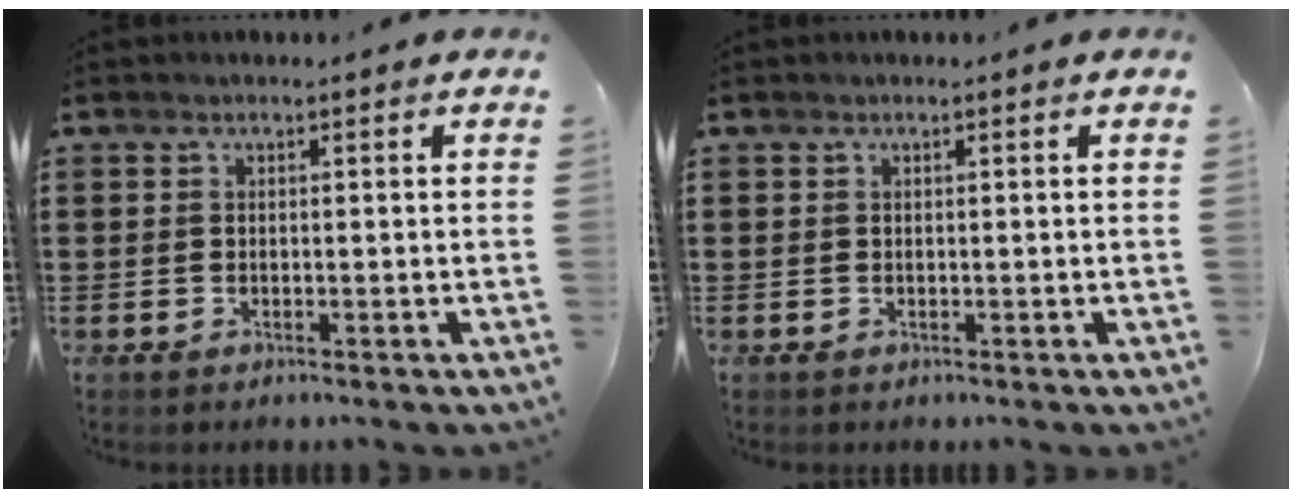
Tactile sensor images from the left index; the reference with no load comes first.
{"total": 0.0}